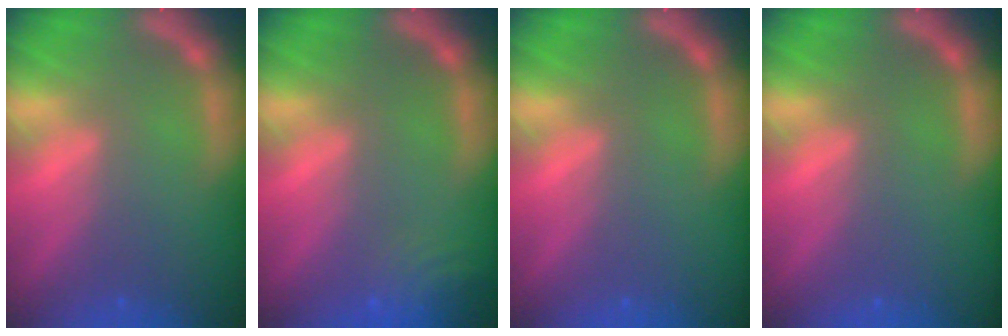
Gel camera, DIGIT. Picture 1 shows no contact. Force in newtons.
{"total": 4.6}
{"total": 0.0}
{"total": 0.0}